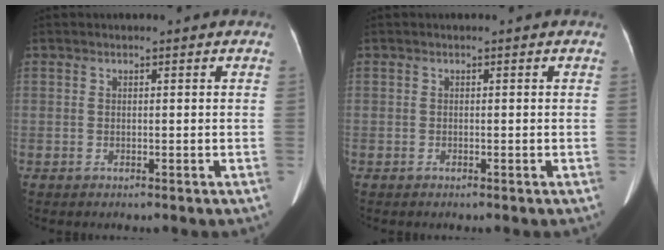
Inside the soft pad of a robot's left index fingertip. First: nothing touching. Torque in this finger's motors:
{"motor_torque": [-0.01, 0.01, 0.00, 0.00]}